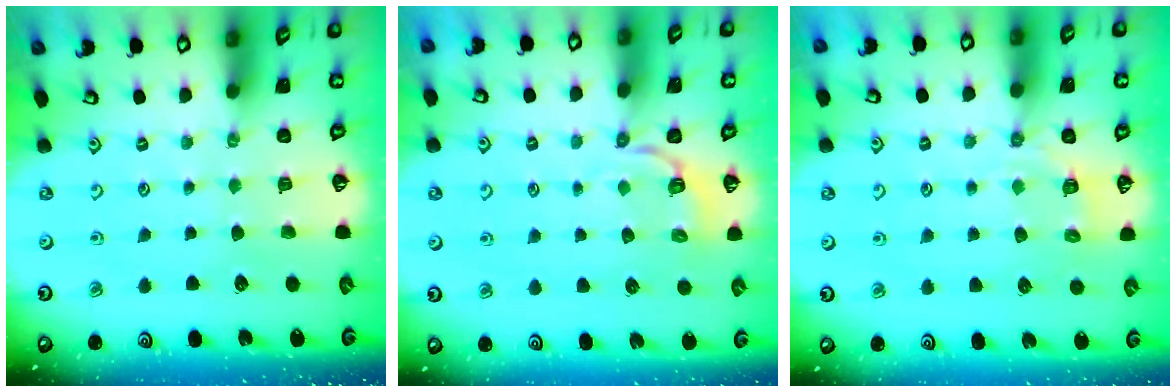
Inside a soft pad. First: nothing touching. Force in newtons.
{"total": 4.2, "press": 3.2, "slide": 2.6}
{"total": 4.1, "press": 3.8, "slide": 1.5}